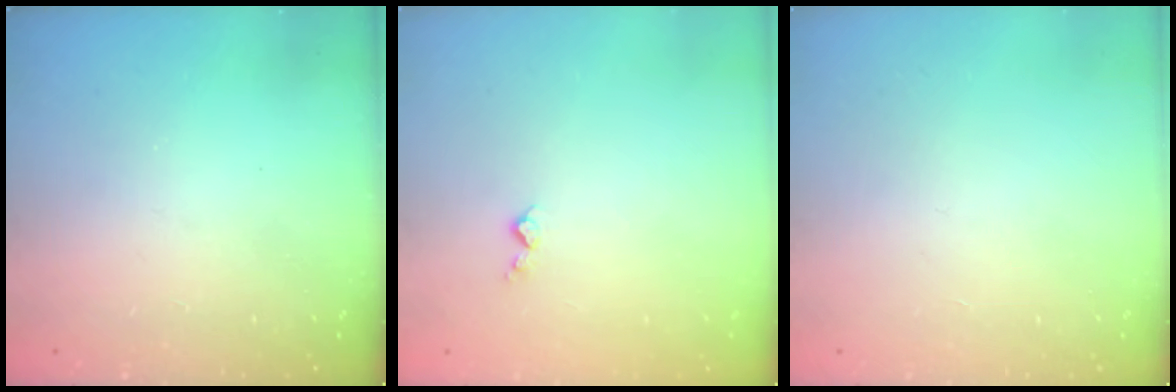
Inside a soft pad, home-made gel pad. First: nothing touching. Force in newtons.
{"total": 4.3, "press": 4.2, "slide": 0.7}
{"total": 0.0}